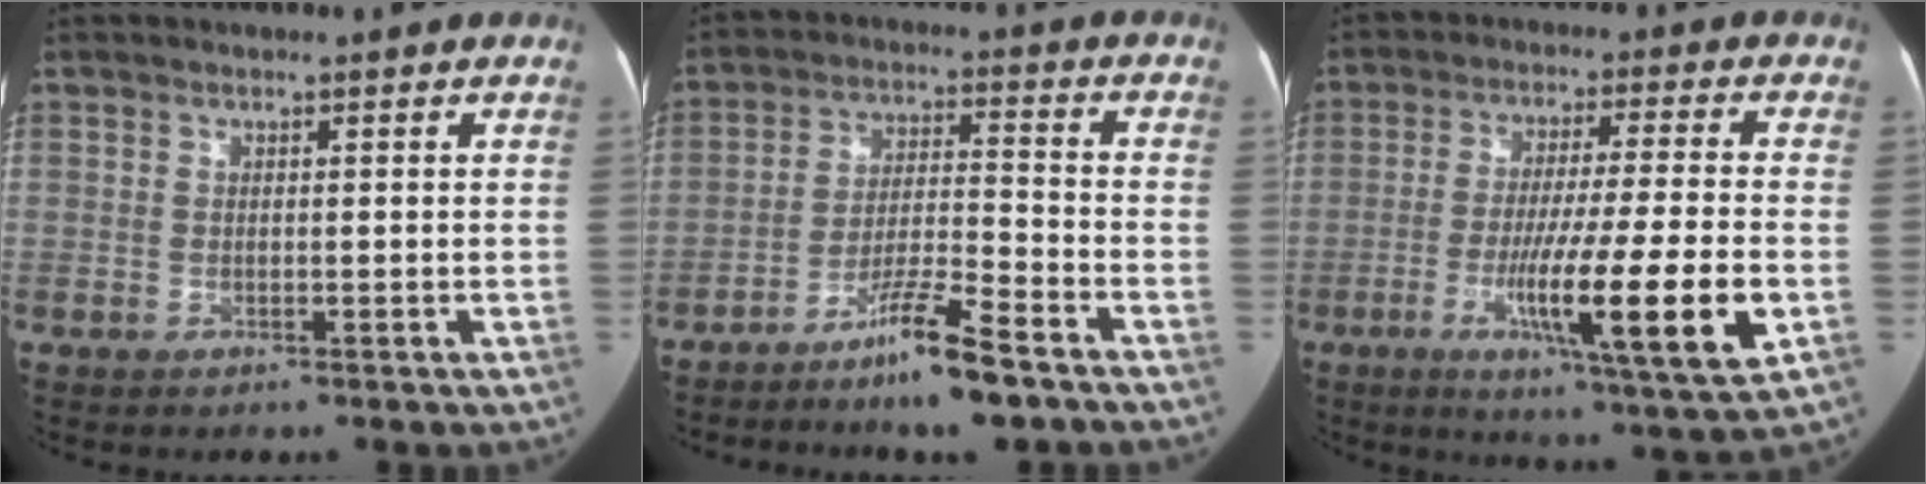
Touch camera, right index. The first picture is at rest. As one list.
[{"total": 9.4, "force": [-6.8, 0.1, 6.5], "torque": [-0.118, -0.017, -0.124]}, {"total": 16.0, "force": [-4.8, -0.4, 15.3], "torque": [-0.253, -0.031, -0.077]}]